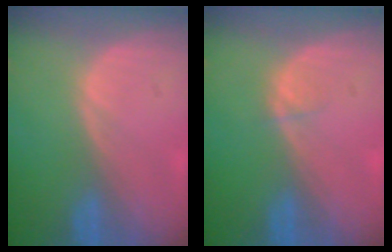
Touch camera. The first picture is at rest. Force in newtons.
{"total": 0.8, "press": 0.8, "slide": 0.1}